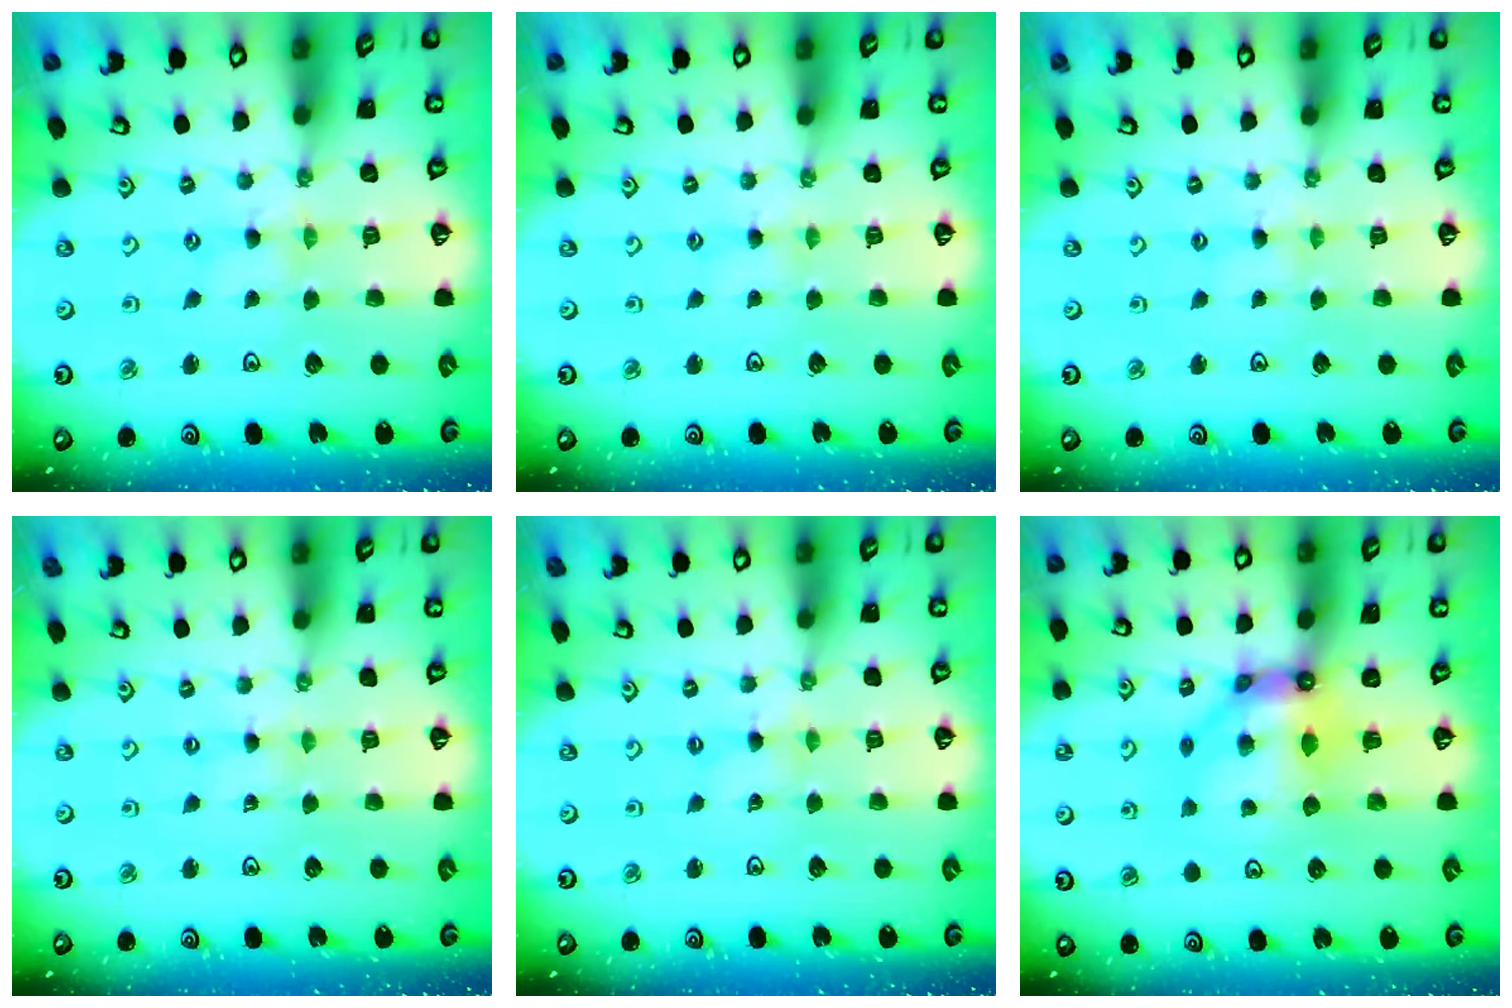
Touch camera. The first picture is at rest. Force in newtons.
{"total": 2.4, "press": 2.4, "slide": 0.4}
{"total": 0.9, "press": 0.8, "slide": 0.2}
{"total": 1.0, "press": 1.0, "slide": 0.2}
{"total": 1.1, "press": 1.1, "slide": 0.3}
{"total": 9.4, "press": 9.4, "slide": 1.0}